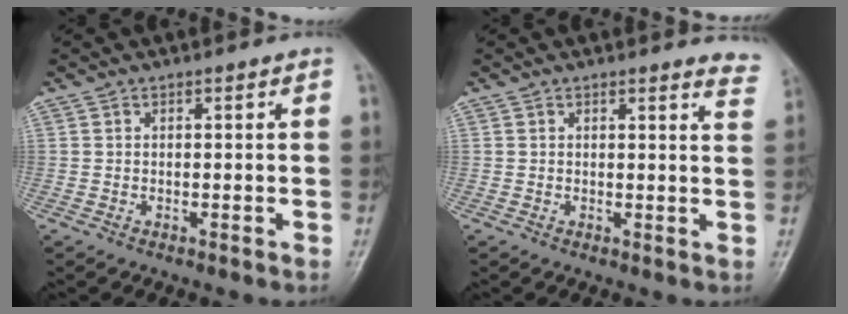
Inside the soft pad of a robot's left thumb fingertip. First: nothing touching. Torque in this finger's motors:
{"motor_torque": [0.14, -0.11, 0.05, 0.13, 0.00]}